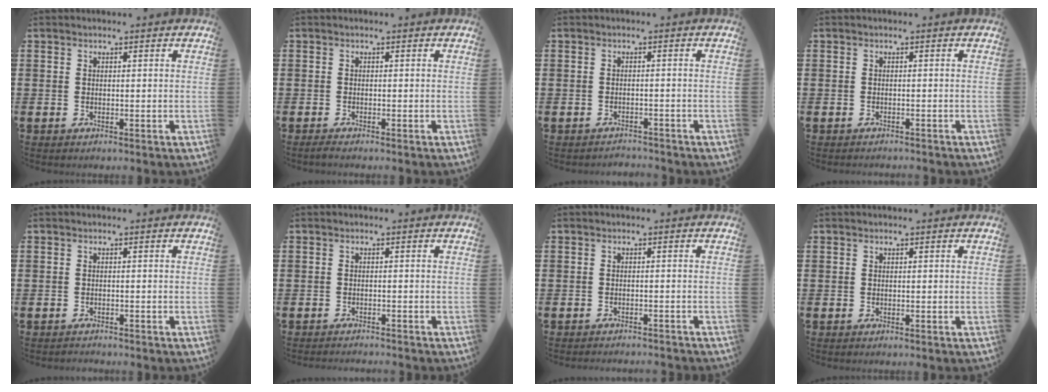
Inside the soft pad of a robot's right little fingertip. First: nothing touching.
{"total": 0.6, "force": [-0.4, 0.0, 0.5], "torque": [-0.007, -0.002, -0.008]}
{"total": 1.2, "force": [-1.2, 0.0, -0.1], "torque": [-0.003, 0.003, -0.027]}
{"total": 0.5, "force": [-0.5, 0.0, -0.1], "torque": [0.000, -0.002, -0.010]}
{"total": 0.6, "force": [-0.6, 0.1, 0.0], "torque": [-0.002, -0.002, -0.012]}
{"total": 0.8, "force": [-0.8, -0.1, -0.1], "torque": [0.000, 0.000, -0.017]}
{"total": 1.0, "force": [-1.0, -0.1, -0.1], "torque": [0.000, 0.002, -0.021]}
{"total": 0.0}